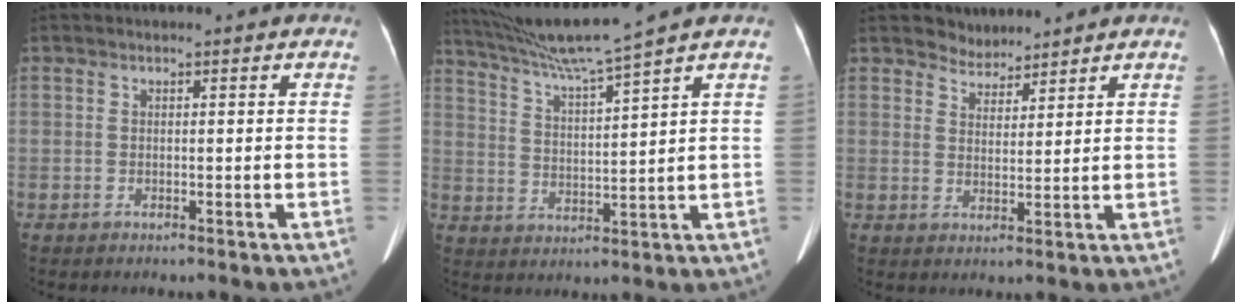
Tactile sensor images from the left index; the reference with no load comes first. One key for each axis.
{"total": 9.6, "fx": 8.2, "fy": -2.7, "fz": 4.2, "tx": -0.080, "ty": -0.002, "tz": 0.155}
{"total": 3.1, "fx": 2.8, "fy": 1.2, "fz": -0.3, "tx": 0.005, "ty": -0.001, "tz": 0.050}